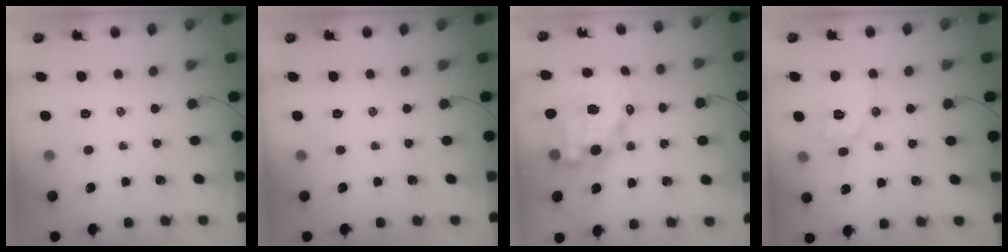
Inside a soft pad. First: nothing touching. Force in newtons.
{"total": 0.0}
{"total": 12.7, "press": 12.3, "slide": 3.2}
{"total": 8.7, "press": 8.6, "slide": 0.5}